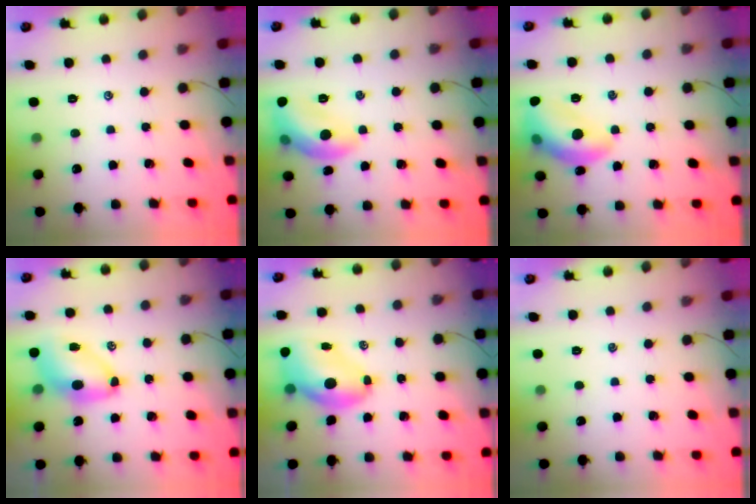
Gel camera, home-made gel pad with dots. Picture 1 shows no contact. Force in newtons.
{"total": 11.8, "press": 11.8, "slide": 0.8}
{"total": 15.1, "press": 15.0, "slide": 1.5}
{"total": 7.7, "press": 7.5, "slide": 1.8}
{"total": 9.0, "press": 8.7, "slide": 2.2}
{"total": 0.0}